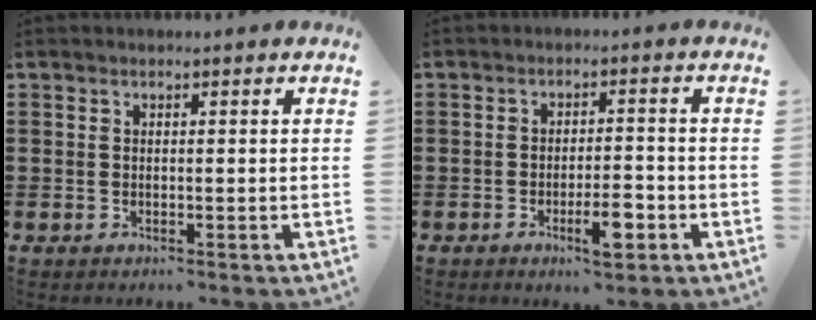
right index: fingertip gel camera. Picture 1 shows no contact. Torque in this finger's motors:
{"motor_torque": [0.11, -0.04, 0.26, 0.03]}